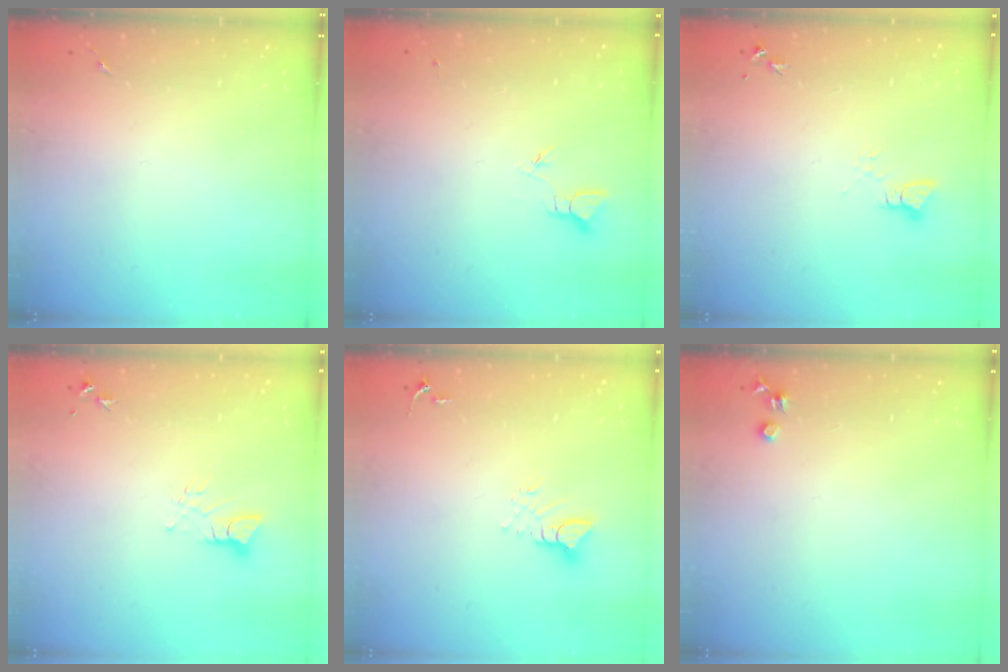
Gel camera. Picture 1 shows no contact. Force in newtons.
{"total": 2.3, "press": 2.3, "slide": 0.1}
{"total": 2.2, "press": 2.2, "slide": 0.2}
{"total": 3.2, "press": 3.2, "slide": 0.2}
{"total": 5.3, "press": 5.3, "slide": 0.3}
{"total": 3.5, "press": 3.5, "slide": 0.4}